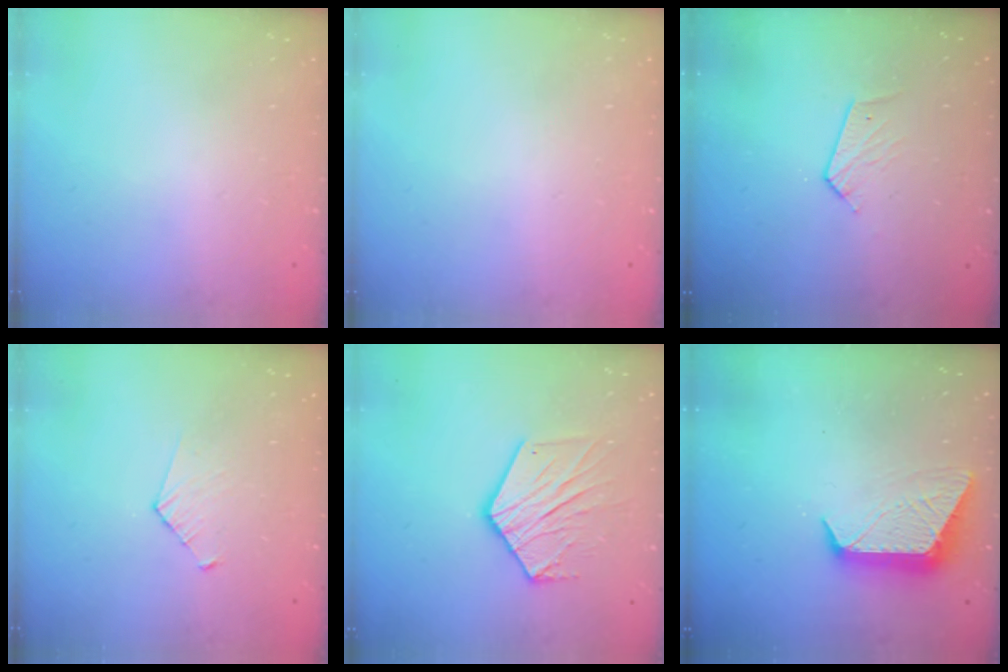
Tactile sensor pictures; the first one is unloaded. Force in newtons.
{"total": 0.0}
{"total": 3.7, "press": 3.6, "slide": 0.3}
{"total": 3.4, "press": 3.4, "slide": 0.3}
{"total": 12.9, "press": 12.9, "slide": 0.7}
{"total": 10.2, "press": 10.1, "slide": 0.5}